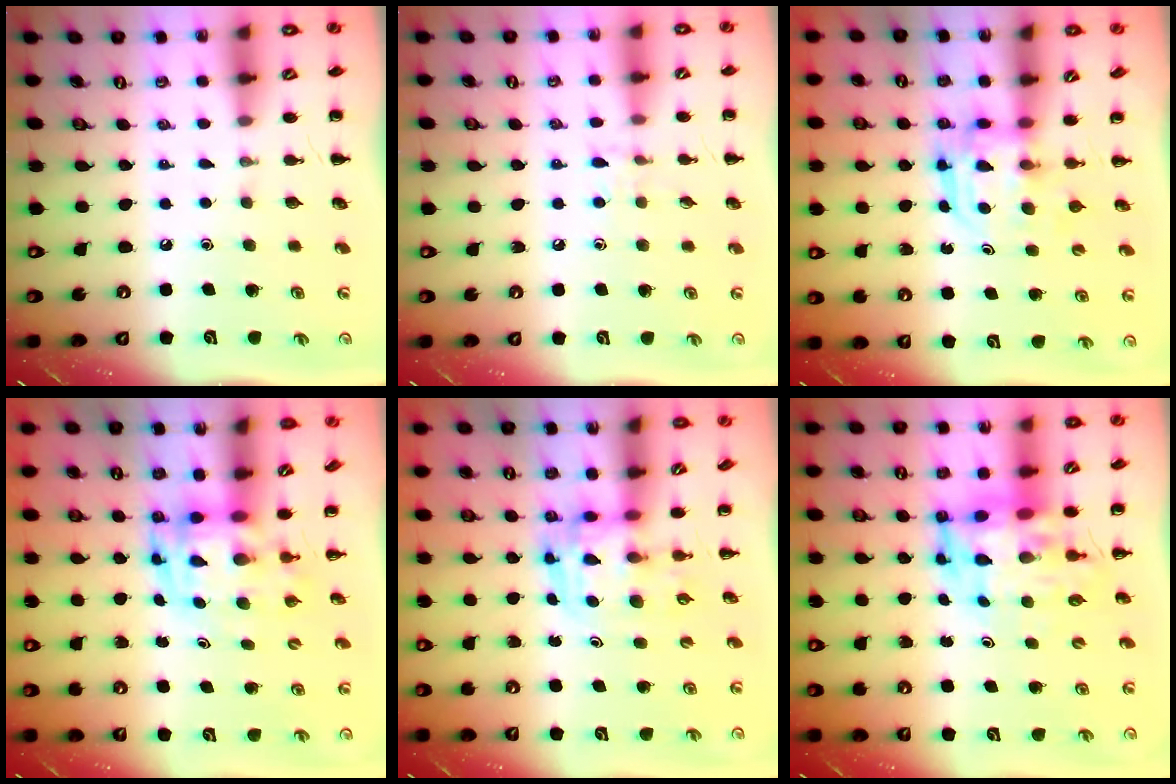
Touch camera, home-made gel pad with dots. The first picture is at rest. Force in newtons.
{"total": 6.8, "press": 6.6, "slide": 1.8}
{"total": 3.2, "press": 3.2, "slide": 0.2}
{"total": 3.6, "press": 3.5, "slide": 0.7}
{"total": 3.7, "press": 3.7, "slide": 0.7}
{"total": 7.1, "press": 6.8, "slide": 2.2}